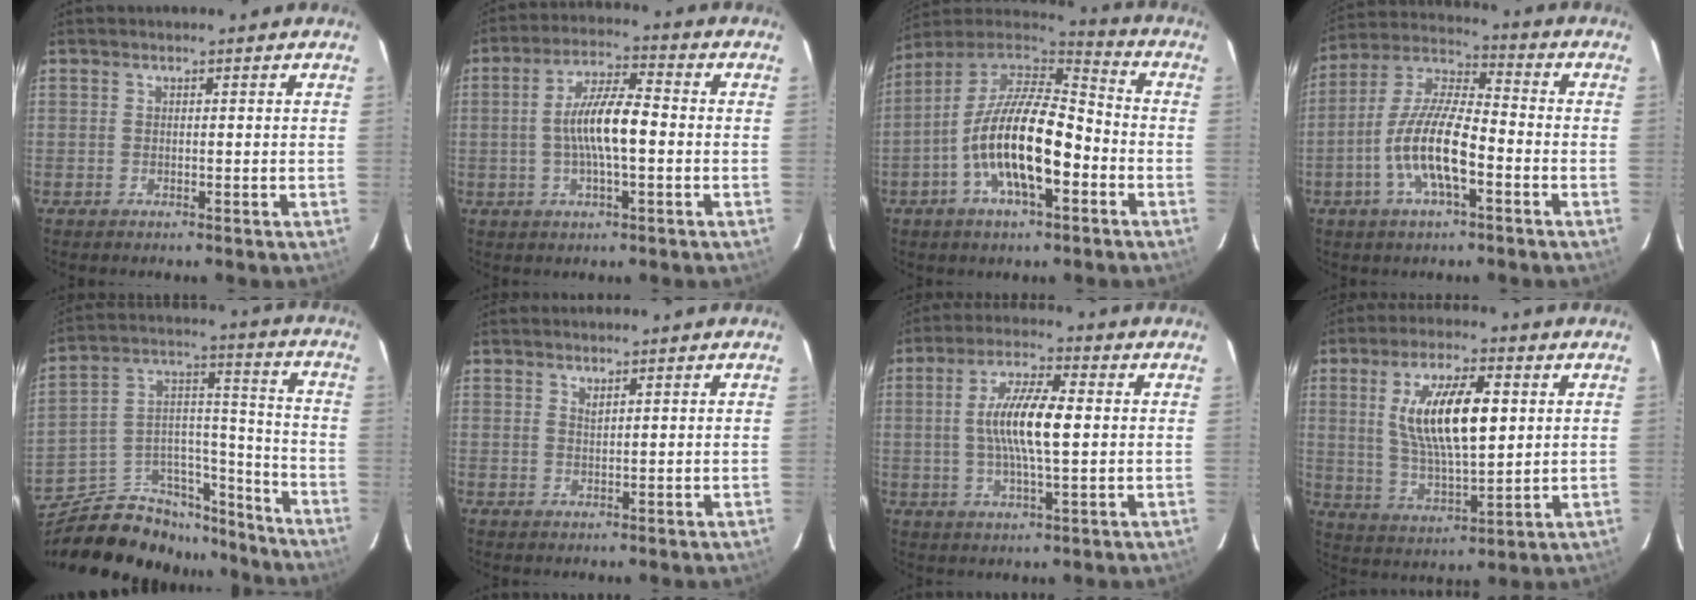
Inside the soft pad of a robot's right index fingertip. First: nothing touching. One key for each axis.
{"total": 9.5, "fx": -1.0, "fy": 2.1, "fz": 9.2, "tx": -0.173, "ty": 0.008, "tz": -0.019}
{"total": 18.2, "fx": -5.7, "fy": 6.8, "fz": 15.9, "tx": -0.304, "ty": -0.005, "tz": -0.113}
{"total": 13.1, "fx": -4.7, "fy": 3.8, "fz": 11.6, "tx": -0.240, "ty": -0.002, "tz": -0.091}
{"total": 20.4, "fx": -15.5, "fy": 10.8, "fz": 7.7, "tx": -0.152, "ty": 0.071, "tz": -0.223}
{"total": 1.0, "fx": 0.8, "fy": 0.1, "fz": 0.5, "tx": -0.010, "ty": 0.000, "tz": 0.015}
{"total": 10.4, "fx": 0.8, "fy": 2.3, "fz": 10.1, "tx": -0.192, "ty": 0.006, "tz": 0.014}
{"total": 14.5, "fx": 3.3, "fy": 4.8, "fz": 13.2, "tx": -0.246, "ty": 0.002, "tz": 0.067}